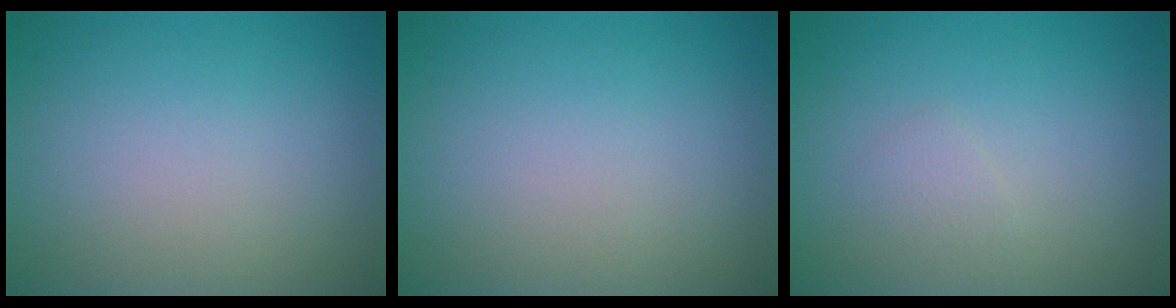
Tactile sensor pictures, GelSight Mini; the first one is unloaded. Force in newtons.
{"total": 0.0}
{"total": 0.8, "press": 0.8, "slide": 0.1}